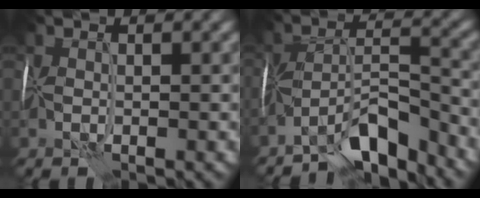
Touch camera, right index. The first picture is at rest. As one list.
[{"total": 7.0, "force": [-5.9, 1.7, 3.3], "torque": [-0.045, 0.004, -0.111]}]